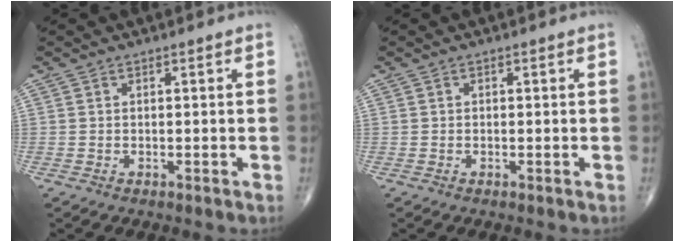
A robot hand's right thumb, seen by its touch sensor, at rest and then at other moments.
{"total": 0.0}